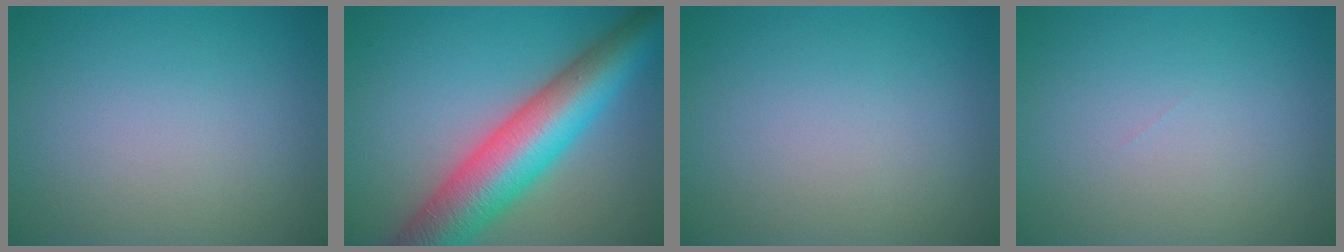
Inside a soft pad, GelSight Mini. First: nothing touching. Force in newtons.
{"total": 11.0, "press": 11.0, "slide": 0.3}
{"total": 0.0}
{"total": 0.0}